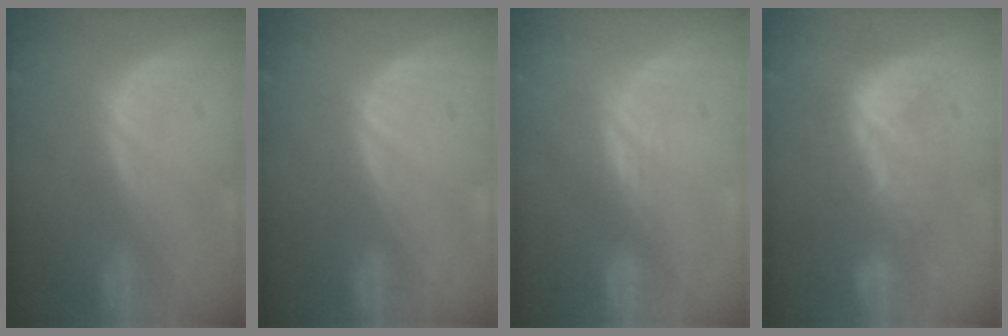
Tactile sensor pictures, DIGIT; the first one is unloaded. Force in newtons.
{"total": 0.0}
{"total": 2.4, "press": 1.9, "slide": 1.4}
{"total": 7.8, "press": 7.2, "slide": 2.8}